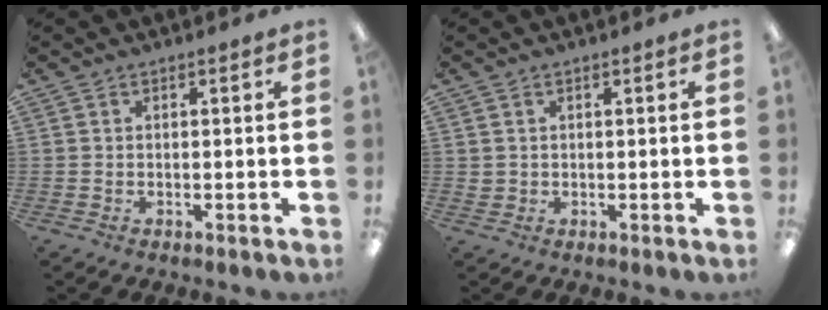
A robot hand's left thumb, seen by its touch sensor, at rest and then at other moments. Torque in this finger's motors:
{"motor_torque": [0.09, -0.28, -0.32, 0.12, 0.00]}